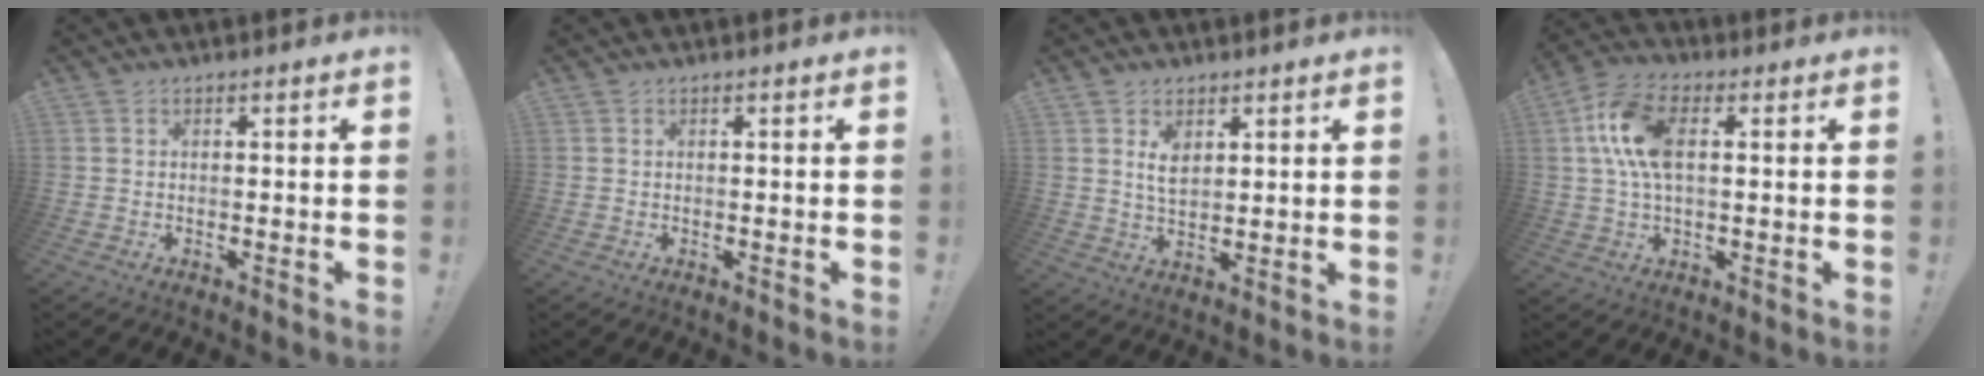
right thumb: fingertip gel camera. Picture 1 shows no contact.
{"total": 0.0}
{"total": 5.2, "force": [2.5, 3.6, 2.9], "torque": [-0.043, -0.010, 0.045]}
{"total": 12.7, "force": [2.4, 7.0, 10.3], "torque": [-0.213, 0.009, 0.045]}